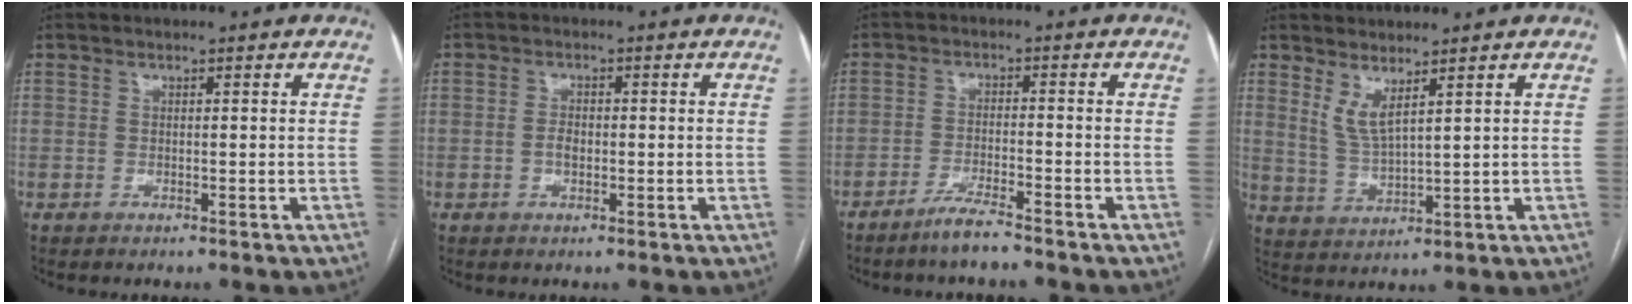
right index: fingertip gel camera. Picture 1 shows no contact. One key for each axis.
{"total": 2.0, "fx": -0.4, "fy": 1.2, "fz": 1.6, "tx": -0.028, "ty": 0.004, "tz": -0.007}
{"total": 4.3, "fx": -3.6, "fy": -0.1, "fz": 2.3, "tx": -0.045, "ty": -0.008, "tz": -0.071}
{"total": 4.2, "fx": 2.7, "fy": 0.5, "fz": 3.2, "tx": -0.071, "ty": -0.017, "tz": 0.064}